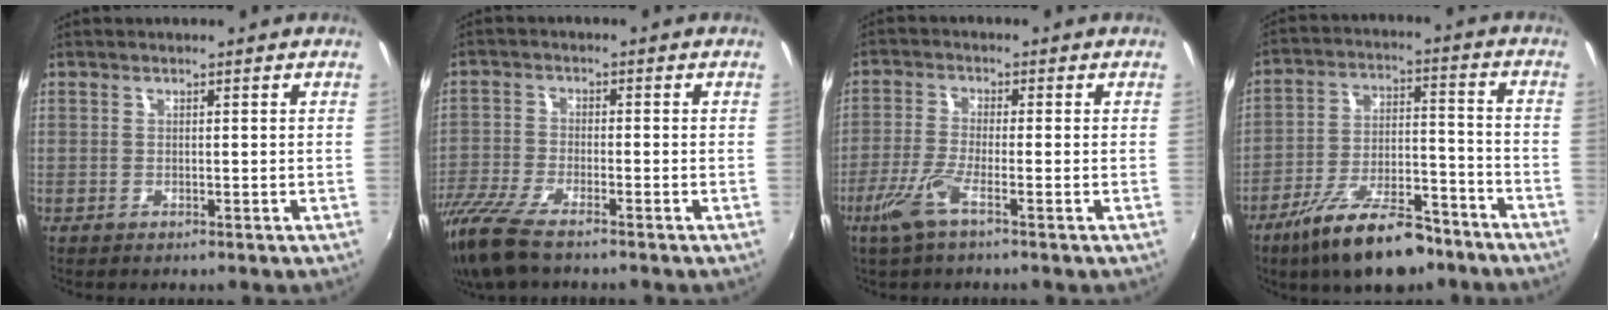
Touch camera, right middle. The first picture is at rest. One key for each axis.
{"total": 11.7, "fx": -9.2, "fy": 2.7, "fz": 6.7, "tx": -0.164, "ty": -0.038, "tz": -0.181}
{"total": 6.2, "fx": -3.6, "fy": 0.3, "fz": 5.1, "tx": -0.126, "ty": -0.011, "tz": -0.073}
{"total": 16.7, "fx": -12.0, "fy": 5.9, "fz": 10.0, "tx": -0.182, "ty": -0.005, "tz": -0.188}